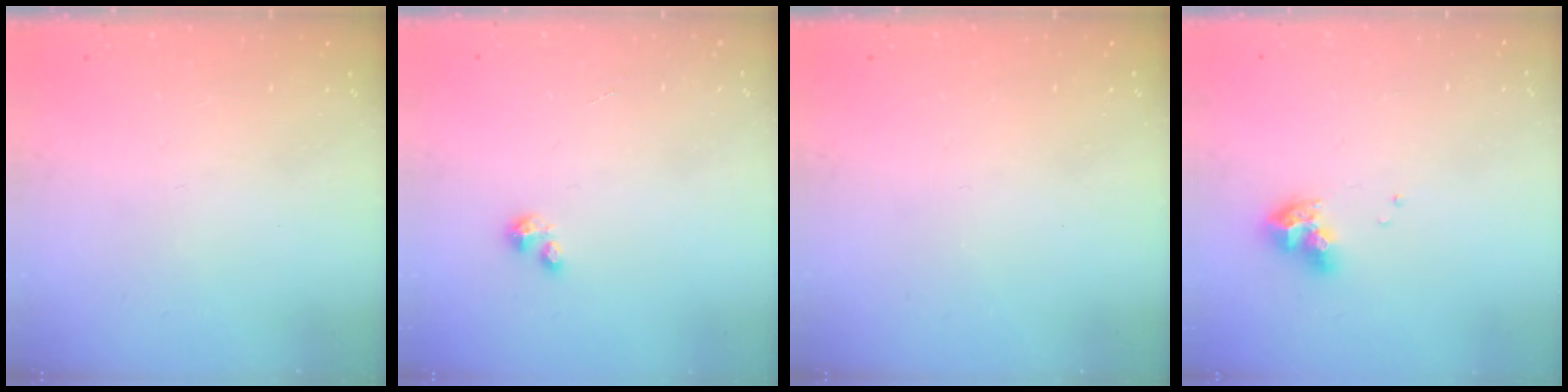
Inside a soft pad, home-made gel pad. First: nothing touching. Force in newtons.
{"total": 0.9, "press": 0.9, "slide": 0.3}
{"total": 0.0}
{"total": 9.1, "press": 9.1, "slide": 1.1}